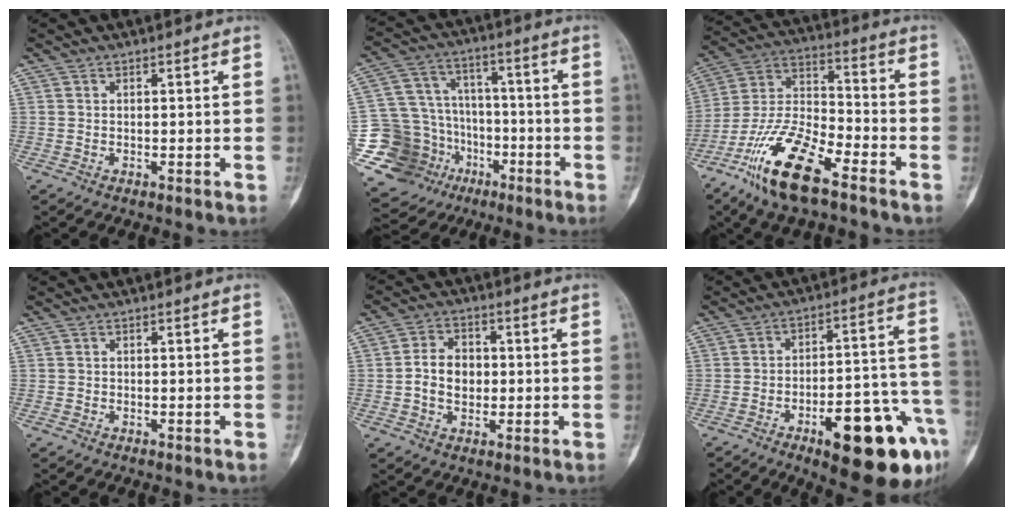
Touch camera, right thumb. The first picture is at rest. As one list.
[{"total": 20.4, "force": [-7.9, 17.2, 7.6], "torque": [-0.129, 0.100, -0.122]}, {"total": 16.6, "force": [-10.2, 5.4, 12.0], "torque": [-0.237, 0.055, -0.197]}, {"total": 0.0}, {"total": 6.9, "force": [-0.4, 5.1, 4.6], "torque": [-0.062, 0.016, -0.012]}, {"total": 21.9, "force": [-10.6, 6.9, 17.9], "torque": [-0.181, 0.066, -0.138]}]